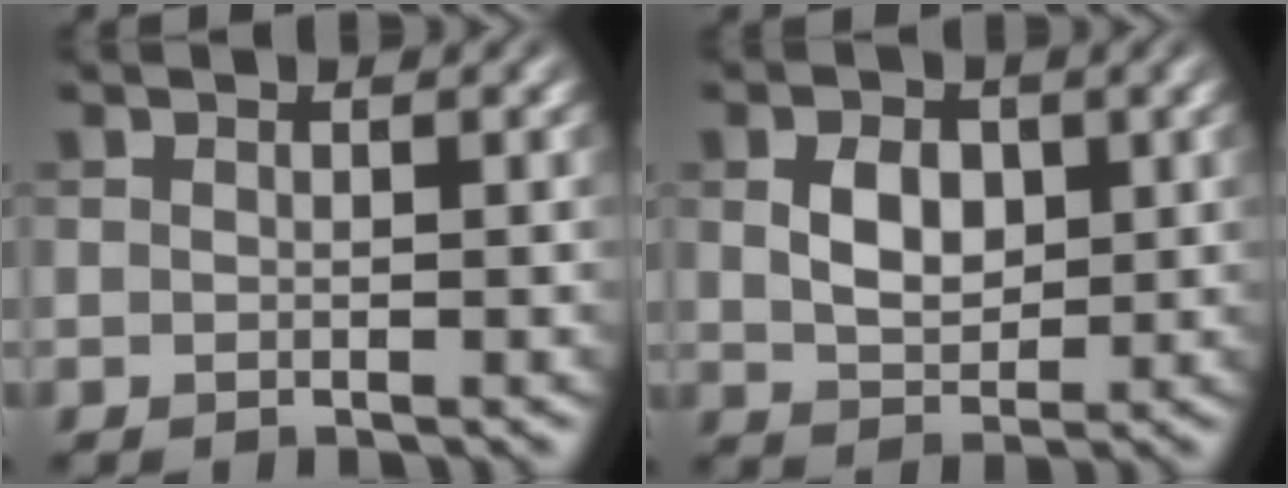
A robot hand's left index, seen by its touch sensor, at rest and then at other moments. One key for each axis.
{"total": 3.5, "fx": 0.7, "fy": 2.4, "fz": 2.4, "tx": -0.050, "ty": -0.001, "tz": 0.014}